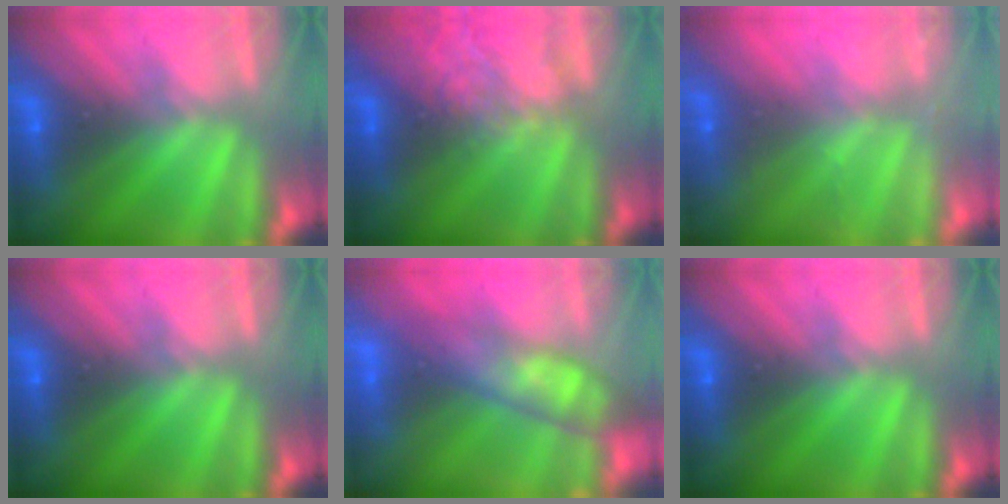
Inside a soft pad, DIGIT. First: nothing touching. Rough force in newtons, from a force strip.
{"total": 2.1}
{"total": 2.4}
{"total": 0.0}
{"total": 4.5}
{"total": 0.0}